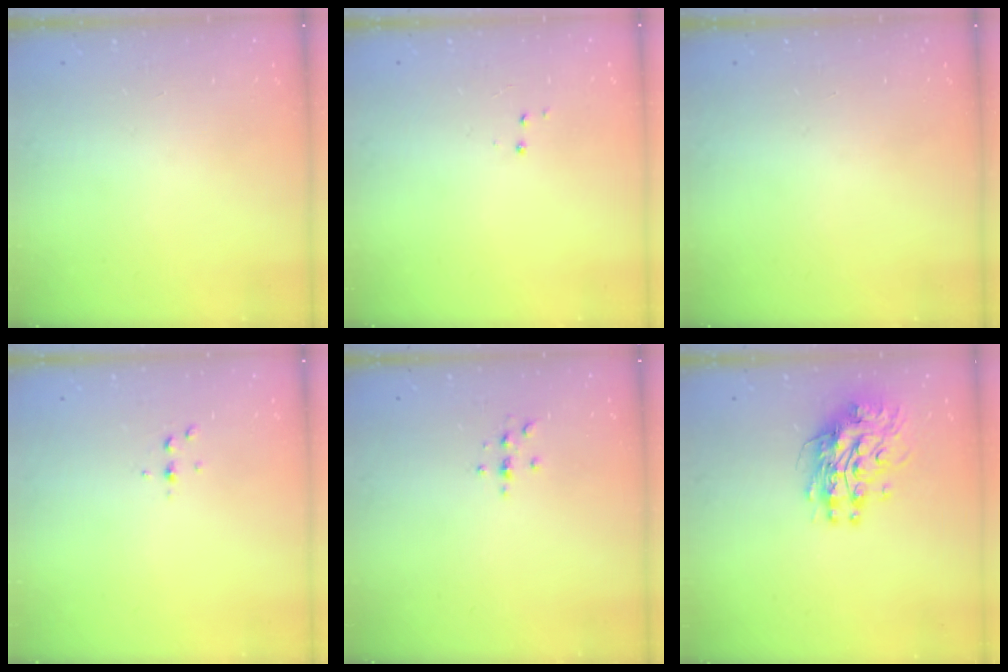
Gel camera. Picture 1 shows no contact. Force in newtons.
{"total": 2.9, "press": 2.8, "slide": 0.4}
{"total": 0.0}
{"total": 2.5, "press": 2.4, "slide": 0.2}
{"total": 2.2, "press": 2.1, "slide": 0.2}
{"total": 11.2, "press": 11.2, "slide": 0.9}